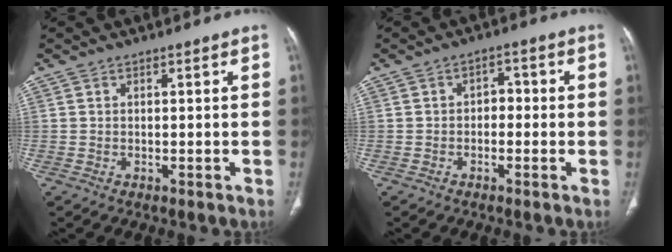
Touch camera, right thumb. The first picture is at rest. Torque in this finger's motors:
{"motor_torque": [-0.40, 0.07, -0.48, 0.09, 0.11]}